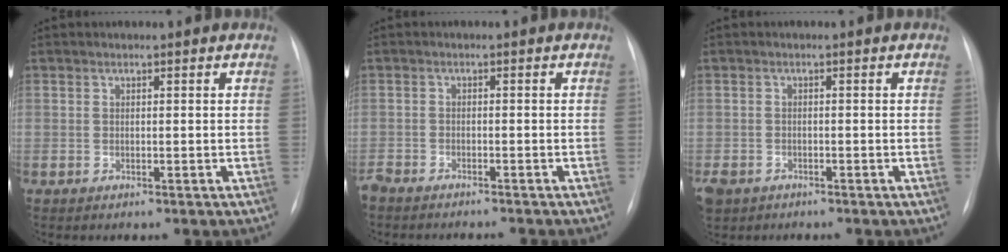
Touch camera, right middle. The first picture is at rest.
{"total": 7.3, "force": [-6.7, 1.6, 2.4], "torque": [-0.036, -0.005, -0.102]}
{"total": 6.1, "force": [-3.5, 4.6, 2.0], "torque": [-0.056, -0.002, -0.053]}